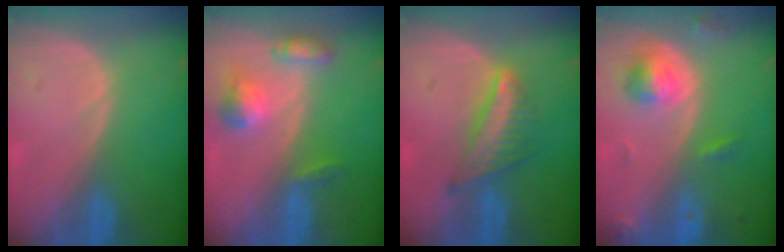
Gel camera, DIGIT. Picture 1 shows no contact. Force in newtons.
{"total": 5.8, "press": 5.4, "slide": 2.3}
{"total": 6.5, "press": 5.8, "slide": 2.9}
{"total": 5.4, "press": 5.0, "slide": 2.0}